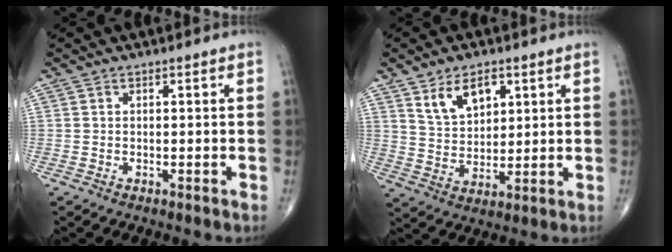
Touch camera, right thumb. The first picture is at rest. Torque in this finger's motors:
{"motor_torque": [-0.66, 0.94, 0.28, 0.13, 0.10]}